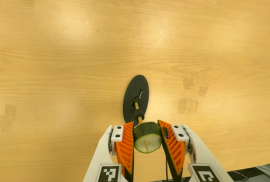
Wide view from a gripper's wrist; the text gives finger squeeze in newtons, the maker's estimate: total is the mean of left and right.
{"total": 10.1, "left": 10.3, "right": 9.9}